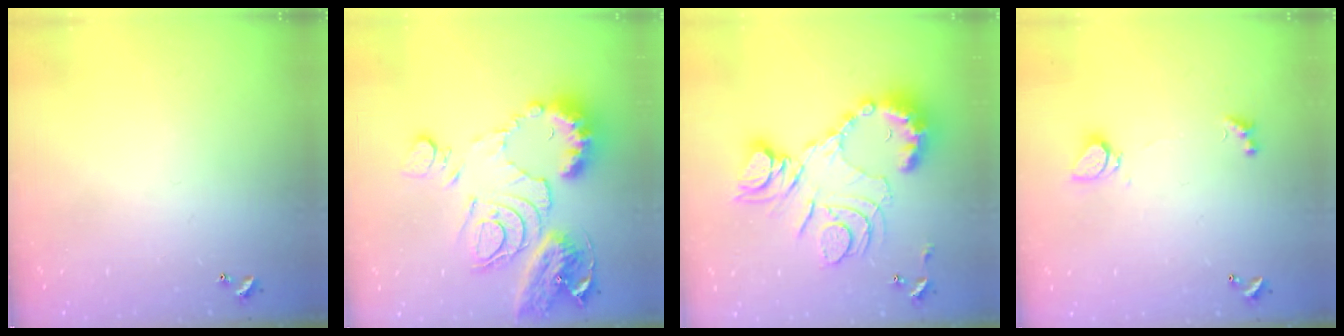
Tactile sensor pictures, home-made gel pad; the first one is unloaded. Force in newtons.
{"total": 18.9, "press": 18.7, "slide": 2.3}
{"total": 20.3, "press": 20.2, "slide": 2.2}
{"total": 1.4, "press": 1.3, "slide": 0.4}